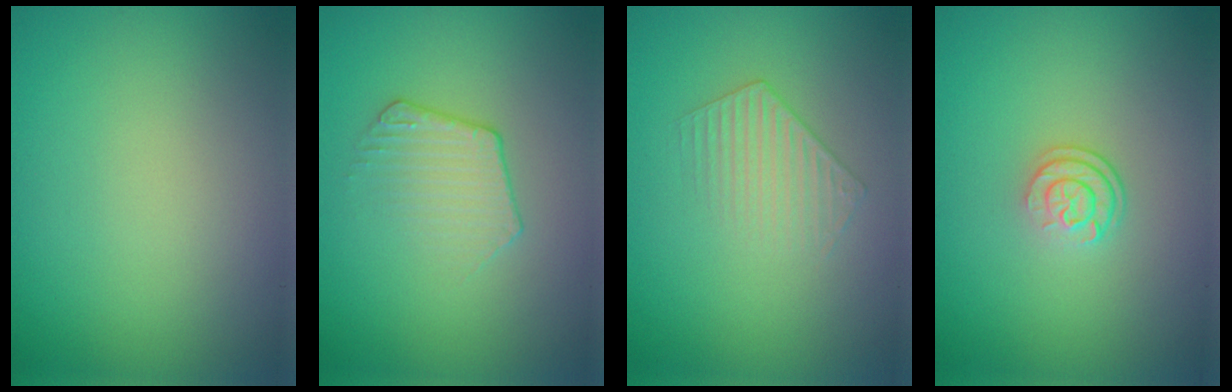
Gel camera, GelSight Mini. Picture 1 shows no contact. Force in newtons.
{"total": 2.1, "press": 1.5, "slide": 1.4}
{"total": 1.5, "press": 0.9, "slide": 1.2}
{"total": 2.4, "press": 1.7, "slide": 1.7}